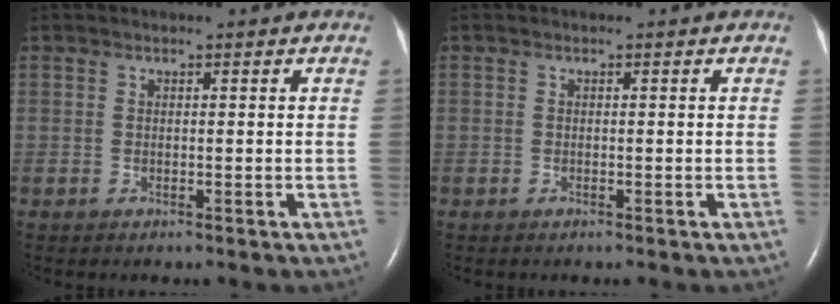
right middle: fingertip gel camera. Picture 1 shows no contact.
{"total": 0.0}